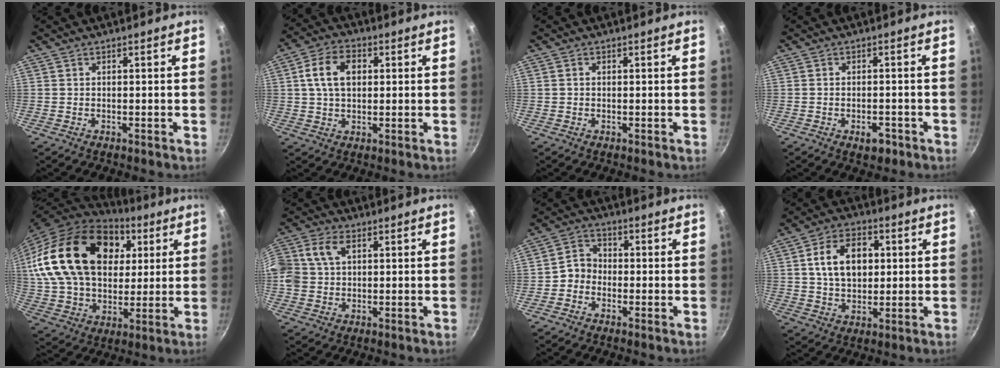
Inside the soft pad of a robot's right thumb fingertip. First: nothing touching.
{"total": 9.0, "force": [1.8, 6.1, 6.4], "torque": [-0.102, 0.013, 0.026]}
{"total": 0.6, "force": [0.0, 0.6, 0.3], "torque": [-0.005, 0.004, 0.000]}
{"total": 3.2, "force": [-1.7, 1.8, 2.0], "torque": [-0.021, 0.013, -0.019]}
{"total": 29.5, "force": [9.0, 19.8, 20.0], "torque": [-0.348, 0.000, 0.159]}
{"total": 12.6, "force": [3.0, 9.5, 7.7], "torque": [-0.179, 0.035, 0.048]}
{"total": 4.6, "force": [-1.3, 4.0, 1.9], "torque": [-0.008, 0.020, -0.037]}
{"total": 12.1, "force": [2.3, 8.3, 8.5], "torque": [-0.120, 0.006, 0.035]}